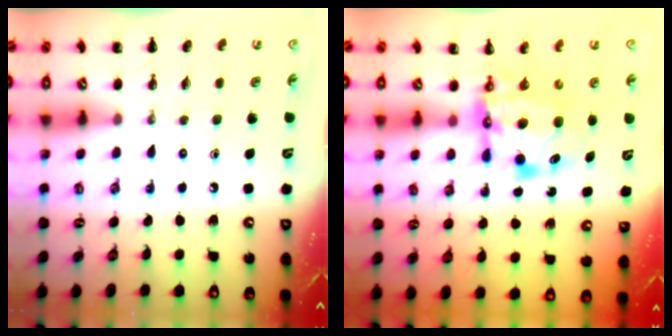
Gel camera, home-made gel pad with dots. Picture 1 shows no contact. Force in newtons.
{"total": 7.1, "press": 7.0, "slide": 1.2}